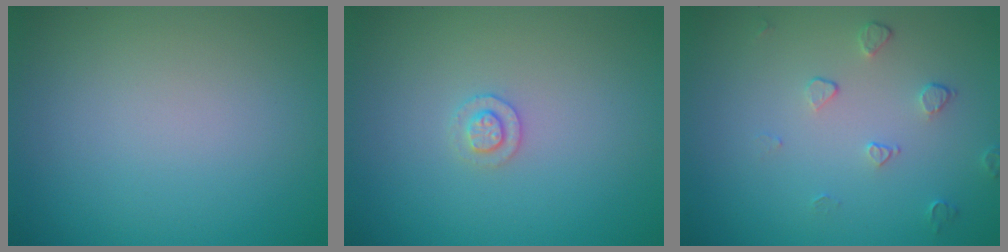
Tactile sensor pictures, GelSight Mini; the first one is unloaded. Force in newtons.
{"total": 1.3, "press": 1.2, "slide": 0.3}
{"total": 1.5, "press": 0.9, "slide": 1.1}